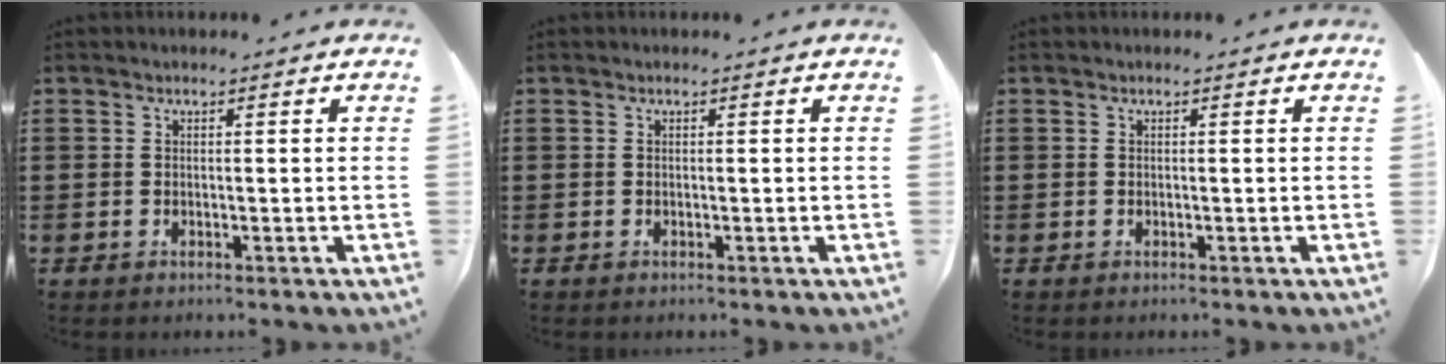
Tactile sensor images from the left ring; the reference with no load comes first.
{"total": 0.0}
{"total": 0.0}